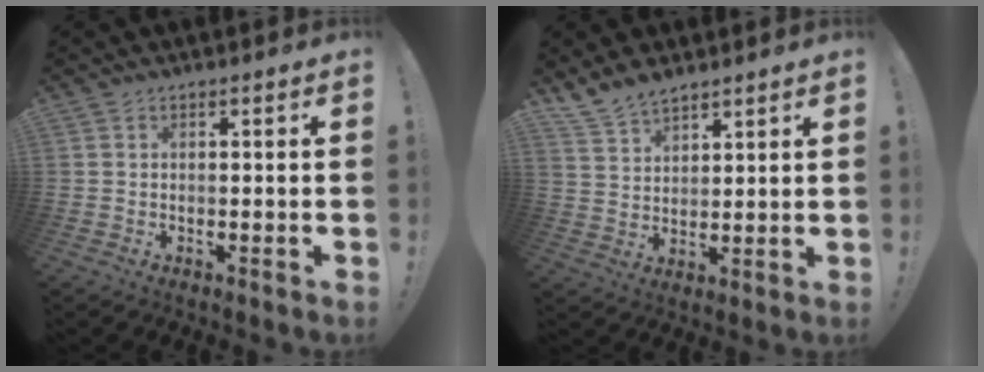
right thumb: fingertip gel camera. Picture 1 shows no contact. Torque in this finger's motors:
{"motor_torque": [-0.01, 0.01, 0.49, 0.39, 0.00]}